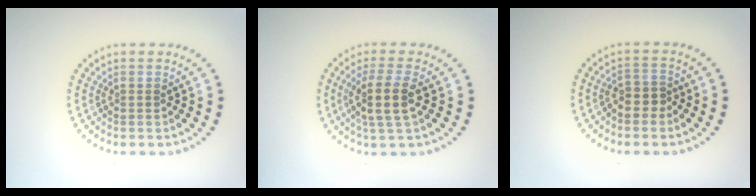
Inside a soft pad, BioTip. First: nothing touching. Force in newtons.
{"total": 3.3, "press": 2.9, "slide": 1.7}
{"total": 1.8, "press": 1.5, "slide": 1.1}